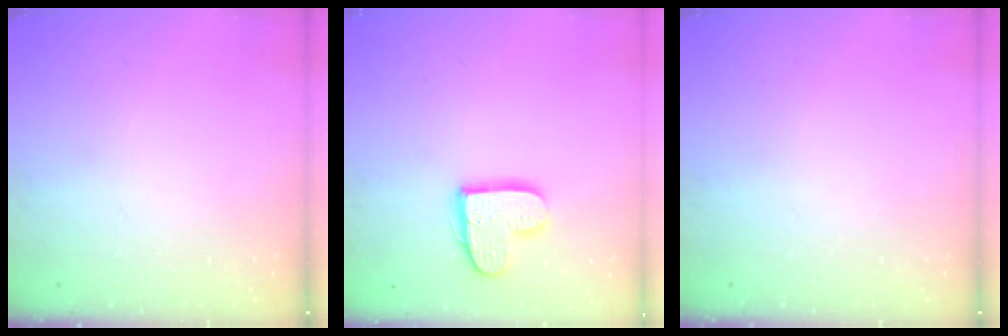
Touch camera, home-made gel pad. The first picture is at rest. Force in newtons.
{"total": 13.4, "press": 13.3, "slide": 1.2}
{"total": 0.0}